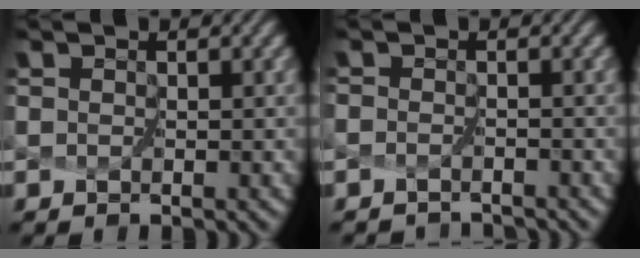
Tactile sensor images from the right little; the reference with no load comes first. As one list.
[{"total": 2.0, "force": [-1.9, -0.2, -0.5], "torque": [0.009, -0.007, -0.034]}]